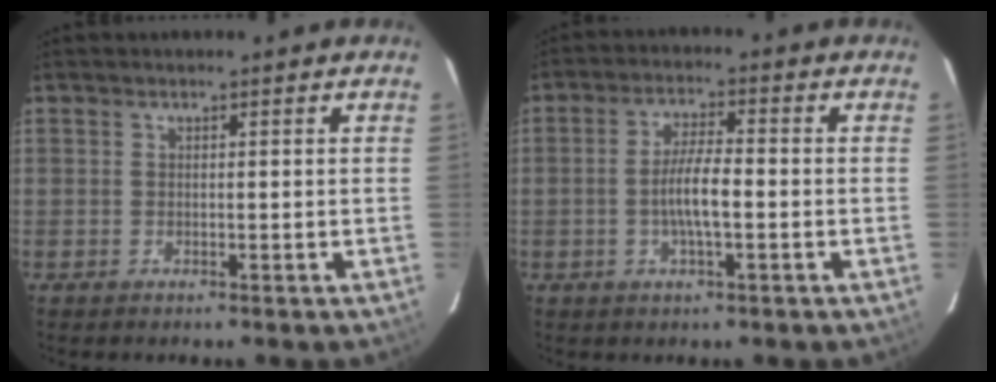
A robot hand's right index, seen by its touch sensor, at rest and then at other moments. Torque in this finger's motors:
{"motor_torque": [1.07, -0.27, 0.62, 0.15]}